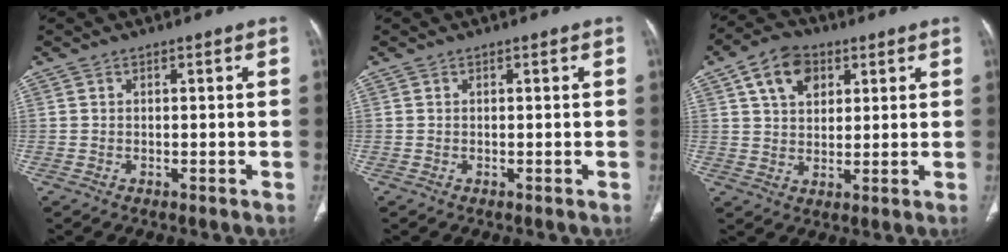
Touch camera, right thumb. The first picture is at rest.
{"total": 0.0}
{"total": 9.4, "force": [4.1, 6.4, 5.5], "torque": [-0.073, -0.005, 0.067]}